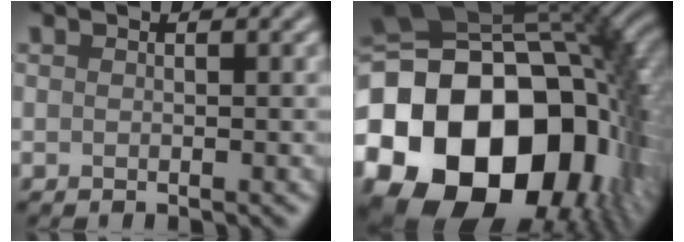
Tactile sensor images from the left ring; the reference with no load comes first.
{"total": 21.8, "force": [-5.7, 15.2, 14.5], "torque": [-0.301, -0.017, -0.092]}